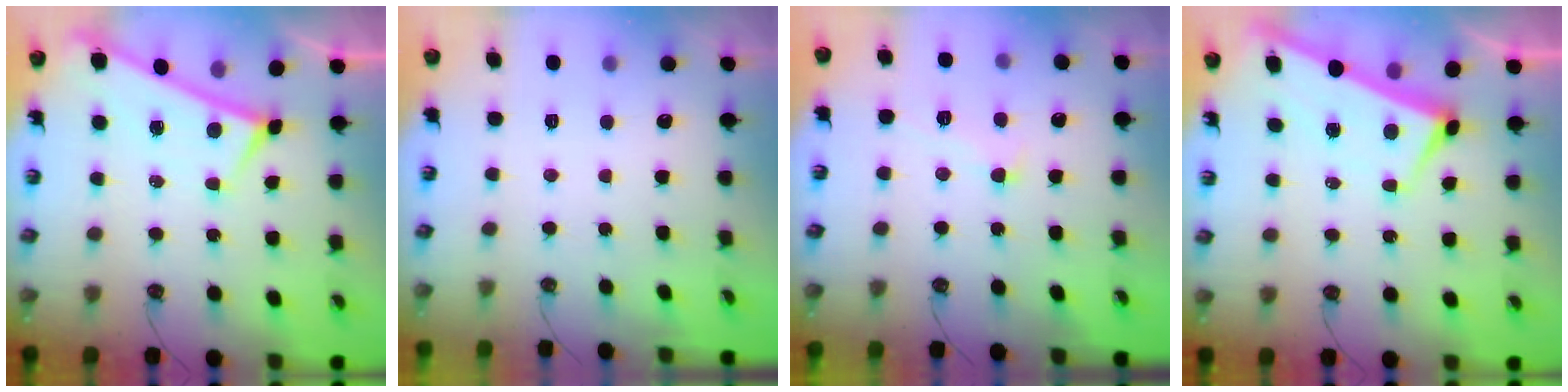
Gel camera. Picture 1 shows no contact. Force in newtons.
{"total": 0.0}
{"total": 2.3, "press": 2.2, "slide": 0.8}
{"total": 1.6, "press": 1.2, "slide": 1.0}